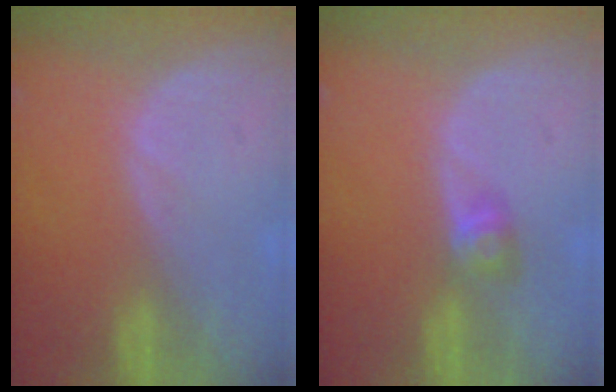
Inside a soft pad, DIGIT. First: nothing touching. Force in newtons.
{"total": 2.9, "press": 2.6, "slide": 1.4}